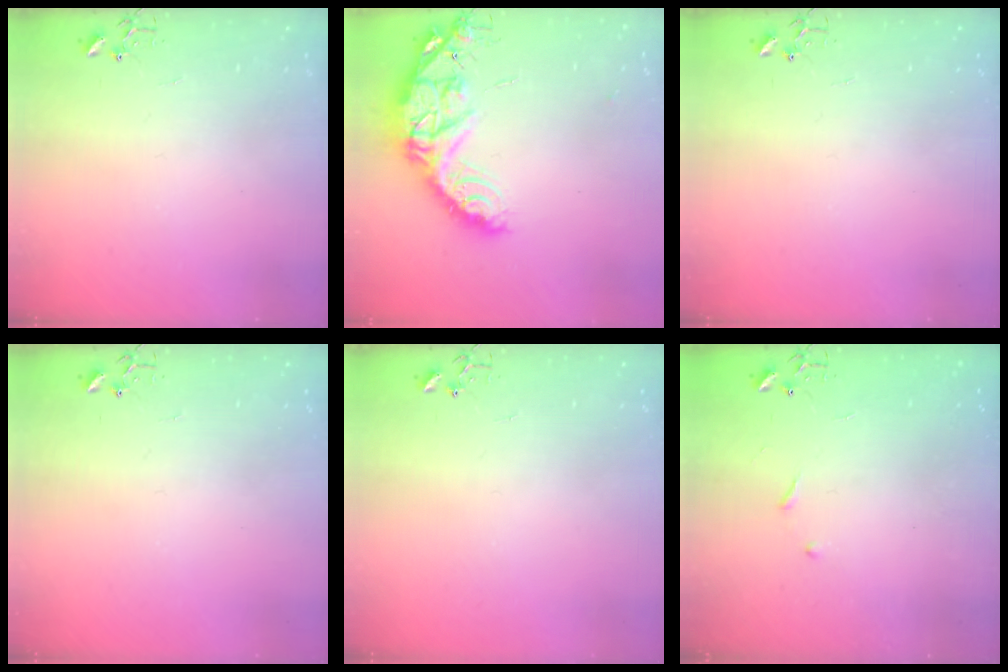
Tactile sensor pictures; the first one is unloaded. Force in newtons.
{"total": 17.5, "press": 17.4, "slide": 1.4}
{"total": 0.0}
{"total": 0.0}
{"total": 0.0}
{"total": 4.0, "press": 3.9, "slide": 0.6}